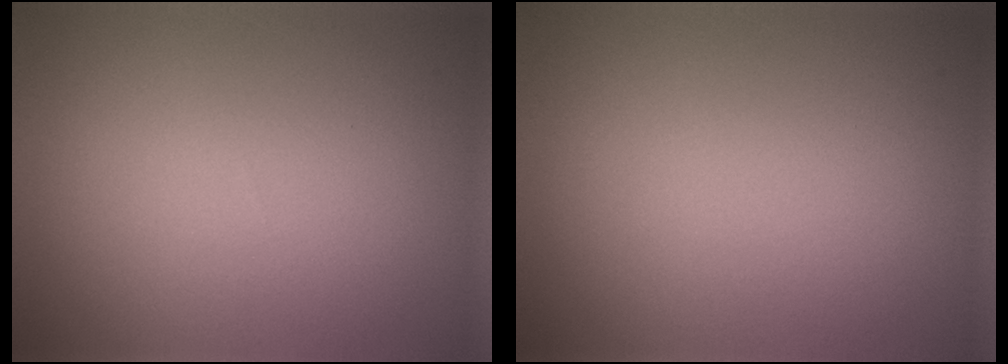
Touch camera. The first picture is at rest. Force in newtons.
{"total": 0.0}